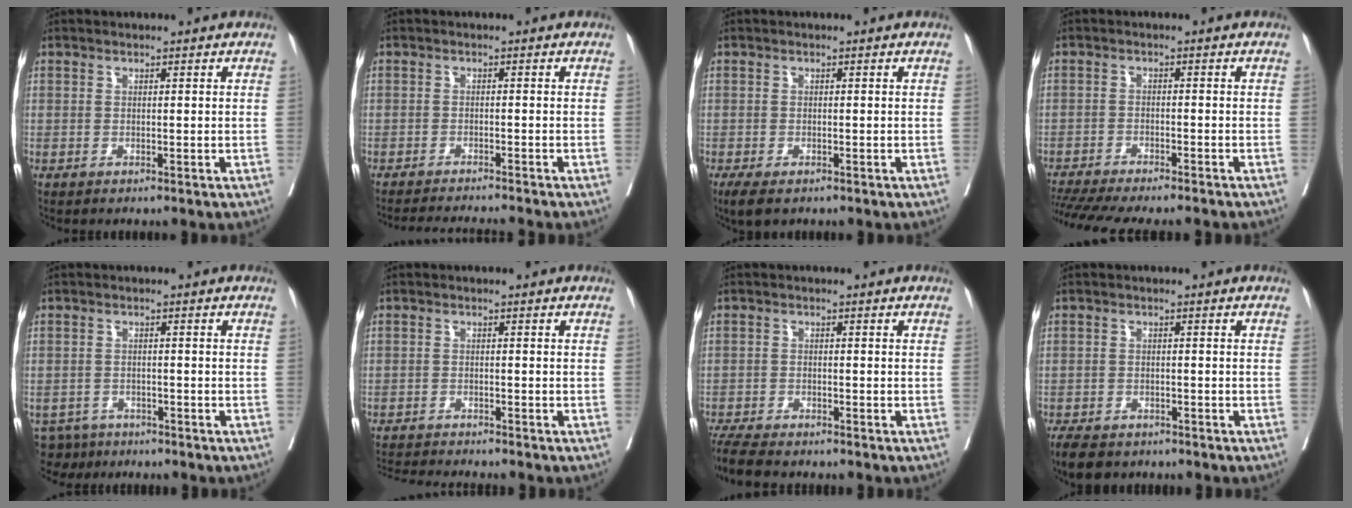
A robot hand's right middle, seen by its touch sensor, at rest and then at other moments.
{"total": 7.6, "force": [-7.2, -0.8, 2.3], "torque": [-0.017, -0.013, -0.107]}
{"total": 3.5, "force": [-2.3, 1.4, 2.1], "torque": [-0.041, -0.010, -0.034]}
{"total": 15.5, "force": [-13.8, 2.2, 6.8], "torque": [-0.139, -0.023, -0.197]}
{"total": 4.7, "force": [-4.0, 2.4, -0.2], "torque": [0.009, -0.001, -0.066]}
{"total": 7.9, "force": [-7.5, -0.1, 2.4], "torque": [-0.030, -0.011, -0.117]}
{"total": 7.4, "force": [-6.6, 1.3, 3.1], "torque": [-0.050, -0.018, -0.110]}
{"total": 7.0, "force": [-5.6, 3.1, 2.8], "torque": [-0.046, -0.006, -0.081]}